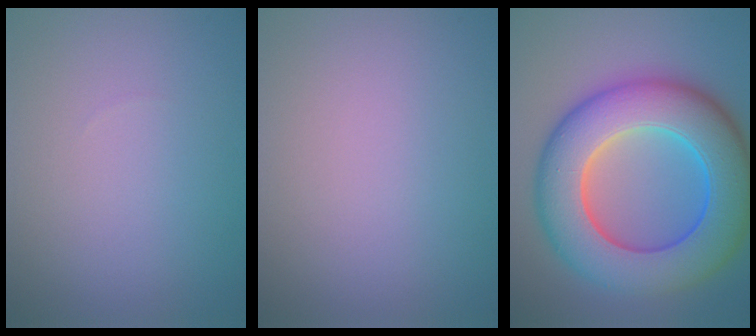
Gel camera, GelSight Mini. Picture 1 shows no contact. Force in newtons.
{"total": 0.0}
{"total": 13.2, "press": 13.2, "slide": 0.3}